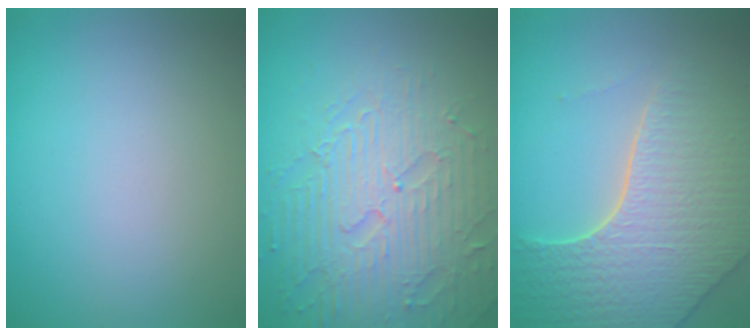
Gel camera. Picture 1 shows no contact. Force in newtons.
{"total": 7.0, "press": 5.7, "slide": 4.1}
{"total": 7.6, "press": 5.8, "slide": 4.9}